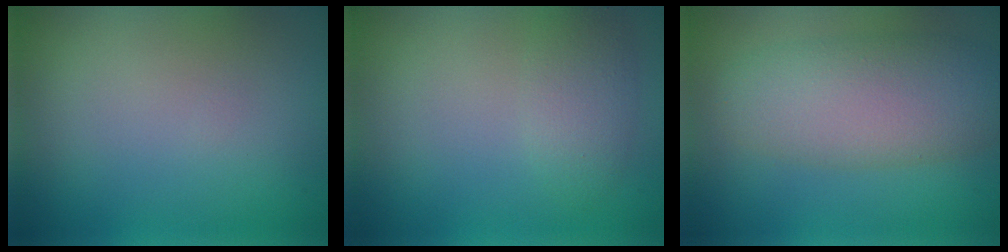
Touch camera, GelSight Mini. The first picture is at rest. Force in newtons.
{"total": 2.3, "press": 2.3, "slide": 0.0}
{"total": 6.5, "press": 6.5, "slide": 0.4}